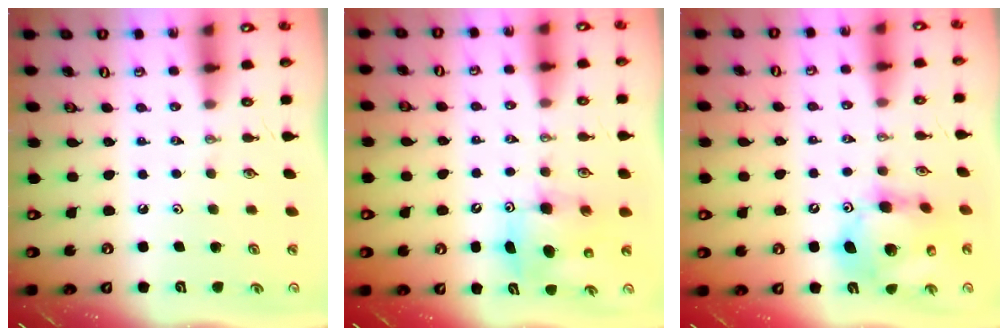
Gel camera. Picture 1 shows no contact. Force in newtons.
{"total": 7.9, "press": 7.6, "slide": 2.1}
{"total": 15.2, "press": 15.1, "slide": 1.7}